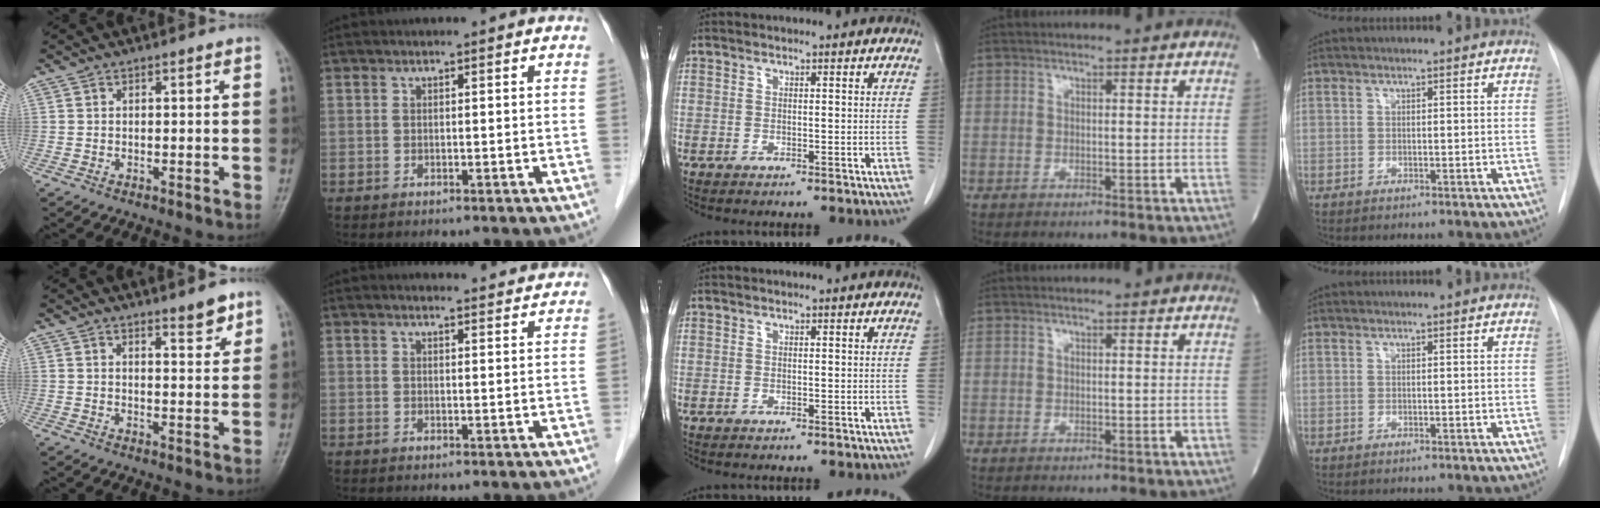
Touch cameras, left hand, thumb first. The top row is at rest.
{"thumb": {"total": 4.0, "force": [3.1, 1.0, 2.3], "torque": [-0.020, -0.026, 0.044]}, "index": {"total": 5.7, "force": [5.7, 0.6, 0.7], "torque": [-0.008, 0.004, 0.053]}}